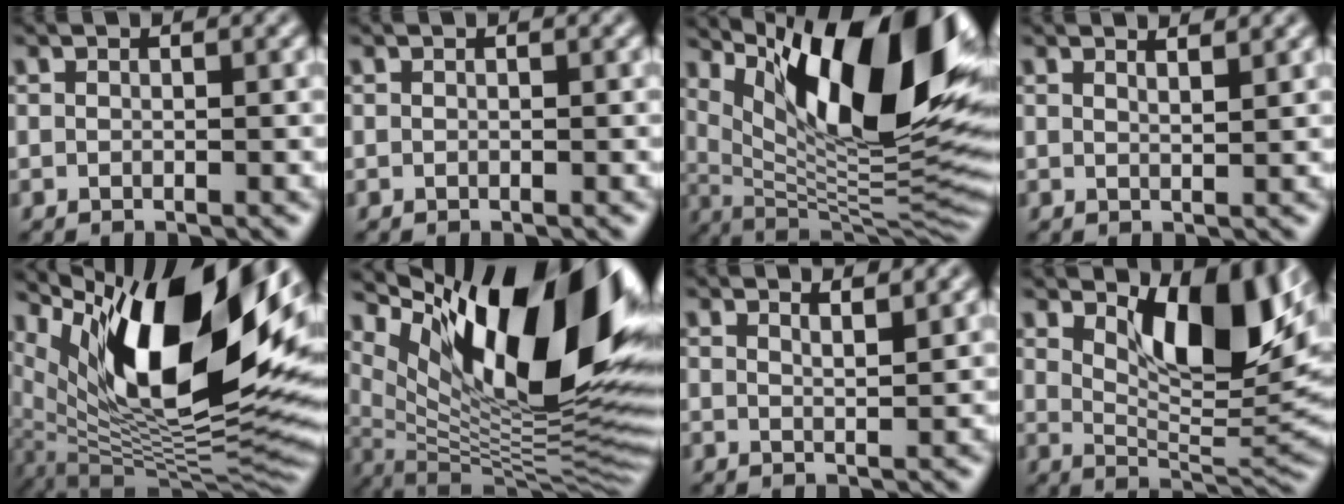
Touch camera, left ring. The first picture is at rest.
{"total": 0.0}
{"total": 16.0, "force": [7.1, 4.6, 13.5], "torque": [-0.195, -0.005, 0.127]}
{"total": 2.0, "force": [1.7, 0.5, 0.9], "torque": [-0.004, 0.007, 0.012]}
{"total": 18.2, "force": [6.8, 7.7, 15.0], "torque": [-0.245, 0.004, 0.114]}
{"total": 18.0, "force": [7.3, 6.6, 15.1], "torque": [-0.237, 0.011, 0.128]}
{"total": 2.5, "force": [2.0, 0.6, 1.3], "torque": [-0.006, 0.010, 0.016]}
{"total": 9.2, "force": [3.8, 3.6, 7.6], "torque": [-0.113, -0.014, 0.064]}